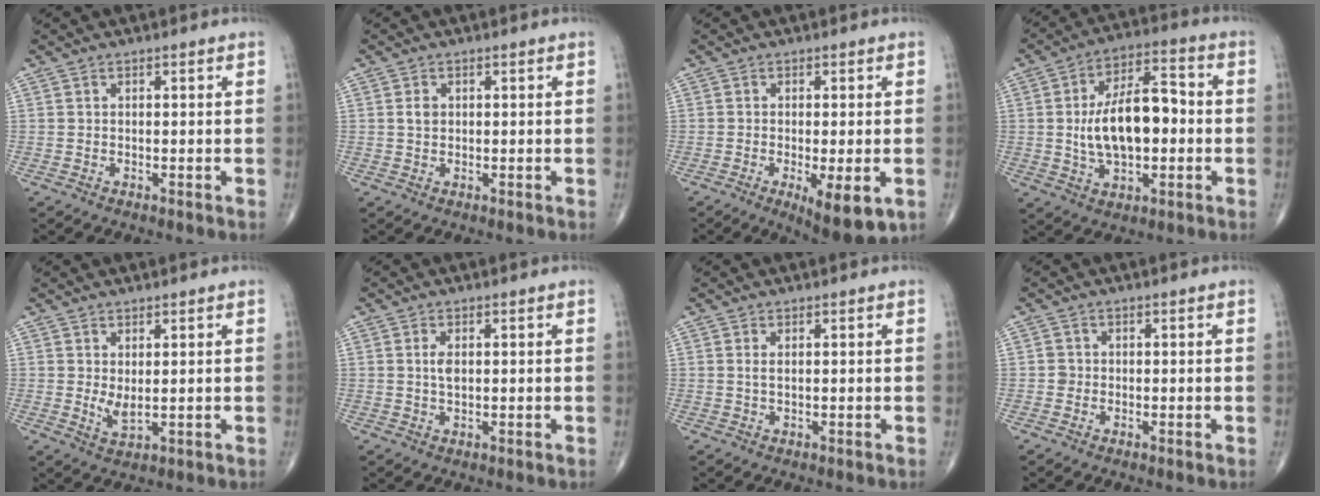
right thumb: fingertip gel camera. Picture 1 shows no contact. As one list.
[{"total": 1.7, "force": [0.3, 1.2, 1.1], "torque": [-0.016, 0.001, 0.006]}, {"total": 8.8, "force": [-2.9, 2.6, 7.9], "torque": [-0.111, -0.018, -0.039]}, {"total": 15.3, "force": [-0.5, 7.9, 13.1], "torque": [-0.208, 0.025, -0.011]}, {"total": 3.1, "force": [0.5, 1.3, 2.7], "torque": [-0.049, -0.013, 0.016]}, {"total": 2.2, "force": [0.4, 1.0, 1.9], "torque": [-0.035, -0.005, 0.008]}, {"total": 1.0, "force": [0.3, 0.2, 0.9], "torque": [-0.020, 0.000, 0.007]}, {"total": 1.2, "force": [-0.2, 1.2, 0.2], "torque": [0.003, 0.004, -0.004]}]